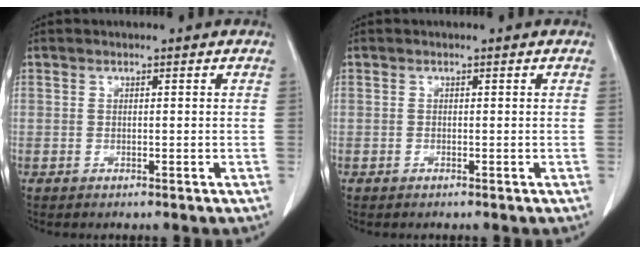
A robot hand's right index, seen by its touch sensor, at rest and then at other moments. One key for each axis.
{"total": 0.0}